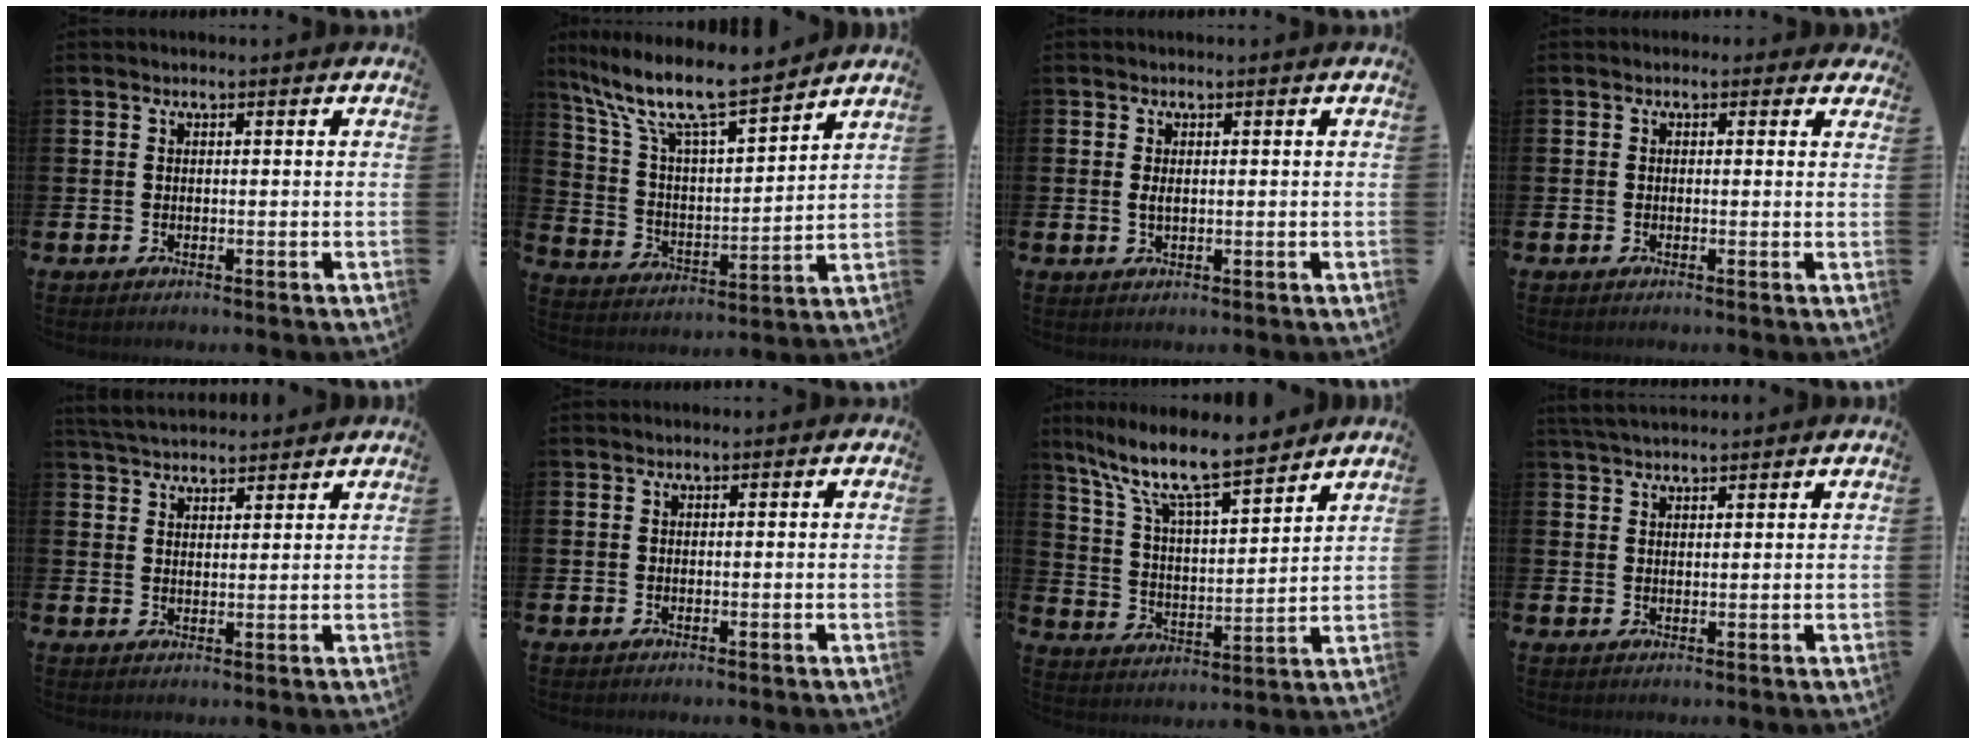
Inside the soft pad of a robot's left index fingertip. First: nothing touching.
{"total": 10.8, "force": [9.5, 1.6, 4.9], "torque": [-0.139, -0.061, 0.163]}
{"total": 1.1, "force": [0.2, 0.5, 1.0], "torque": [-0.018, 0.003, 0.001]}
{"total": 0.7, "force": [0.1, 0.6, 0.2], "torque": [-0.002, 0.008, -0.001]}
{"total": 4.2, "force": [4.1, 0.8, 0.5], "torque": [-0.019, -0.018, 0.076]}
{"total": 0.0}
{"total": 11.1, "force": [9.6, 2.1, 5.3], "torque": [-0.137, -0.059, 0.164]}
{"total": 3.2, "force": [3.0, 0.6, 1.0], "torque": [-0.022, -0.008, 0.055]}